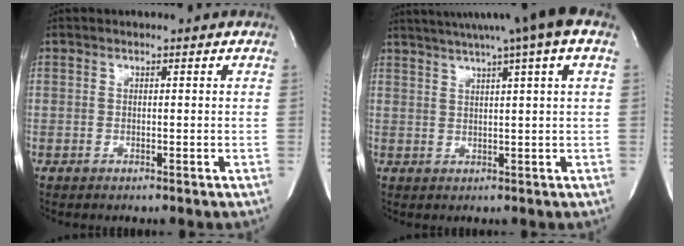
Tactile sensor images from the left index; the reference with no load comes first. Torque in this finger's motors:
{"motor_torque": [0.71, -0.83, 0.71, 0.21]}